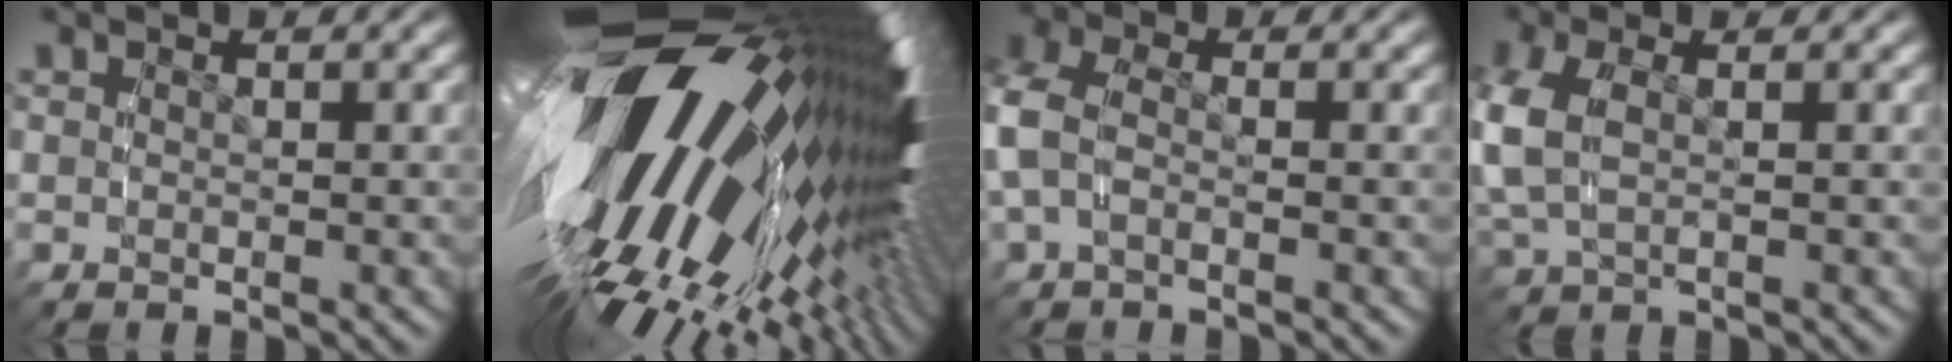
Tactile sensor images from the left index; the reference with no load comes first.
{"total": 33.9, "force": [-0.3, 18.8, 28.2], "torque": [-0.421, 0.002, -0.006]}
{"total": 3.6, "force": [-0.8, 2.7, 2.3], "torque": [-0.084, -0.009, -0.014]}
{"total": 4.4, "force": [0.0, 3.1, 3.1], "torque": [-0.098, -0.010, 0.005]}